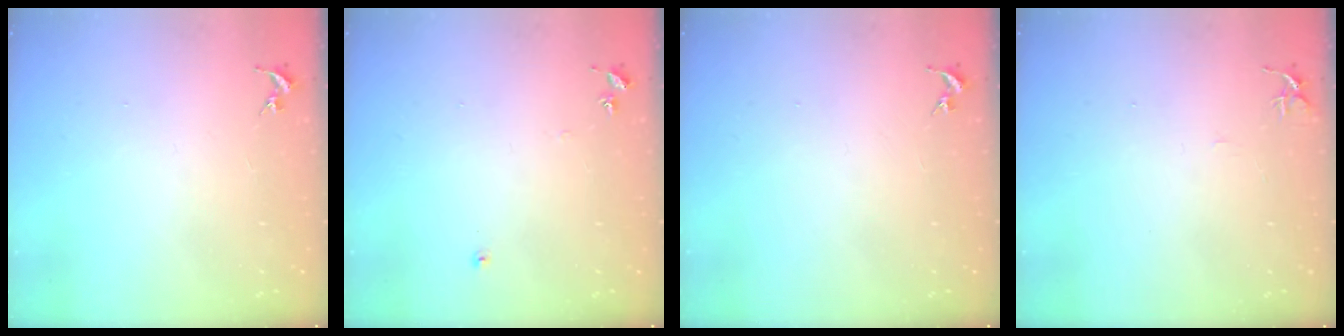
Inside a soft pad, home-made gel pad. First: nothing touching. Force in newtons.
{"total": 5.6, "press": 5.6, "slide": 0.7}
{"total": 0.0}
{"total": 5.6, "press": 5.6, "slide": 0.5}